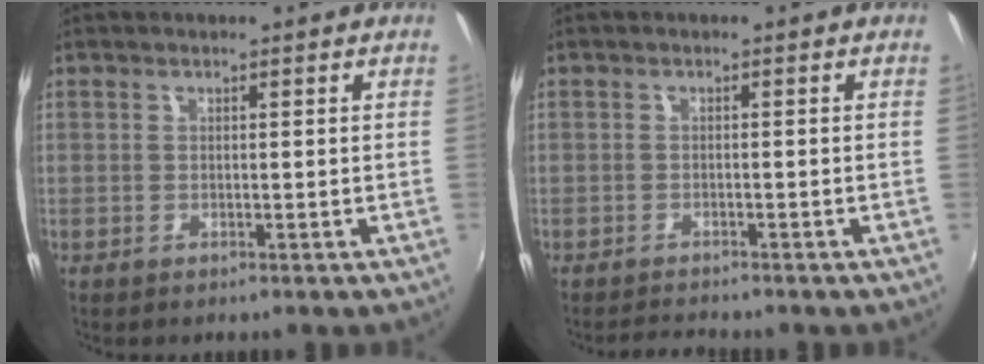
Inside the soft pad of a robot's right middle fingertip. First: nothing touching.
{"total": 2.3, "force": [-2.2, 0.0, 0.3], "torque": [-0.016, -0.009, -0.043]}